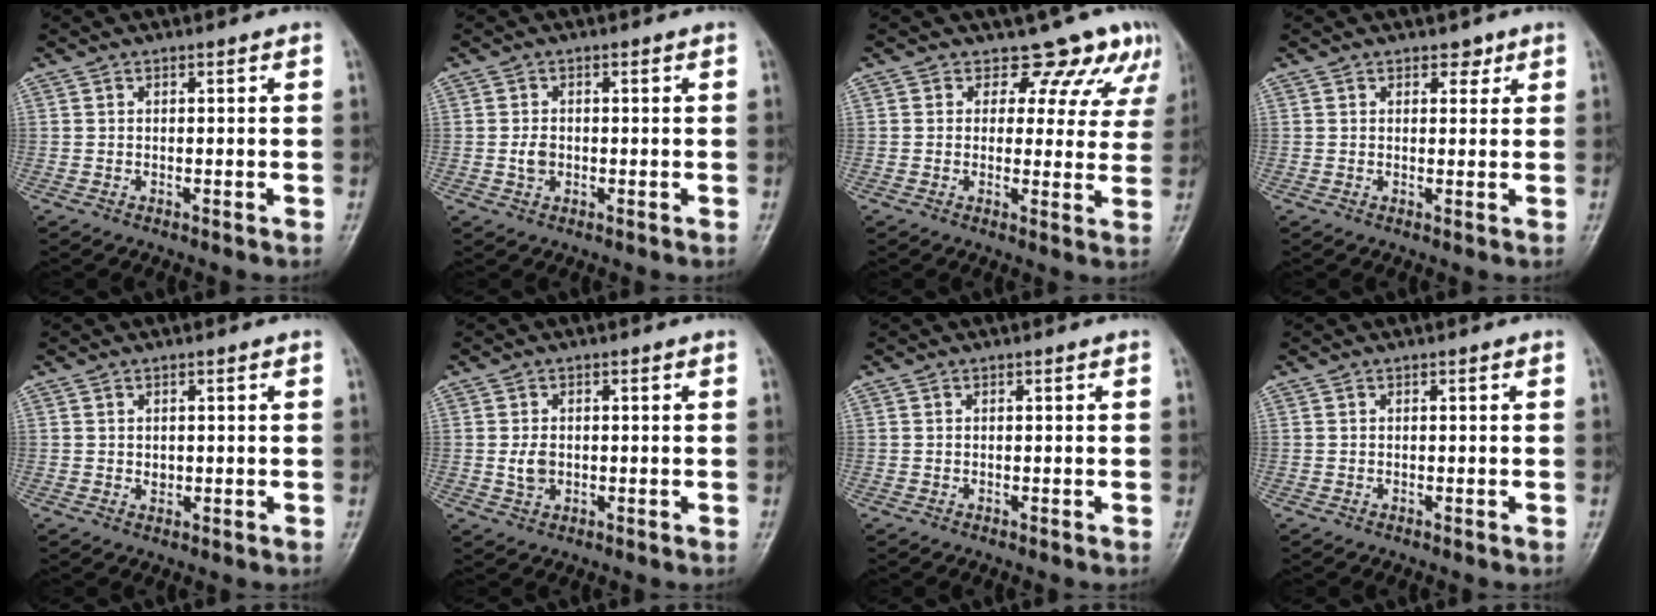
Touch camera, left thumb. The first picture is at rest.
{"total": 2.4, "force": [-0.3, 1.8, 1.5], "torque": [-0.023, 0.003, -0.007]}
{"total": 9.1, "force": [7.2, 5.4, 1.7], "torque": [0.029, -0.032, 0.060]}
{"total": 2.2, "force": [1.4, 1.4, 0.9], "torque": [0.005, -0.007, 0.017]}
{"total": 1.4, "force": [0.2, 1.1, 0.8], "torque": [-0.008, -0.001, 0.006]}
{"total": 3.1, "force": [-0.1, 2.3, 2.1], "torque": [-0.033, -0.001, 0.000]}
{"total": 0.0}
{"total": 0.0}